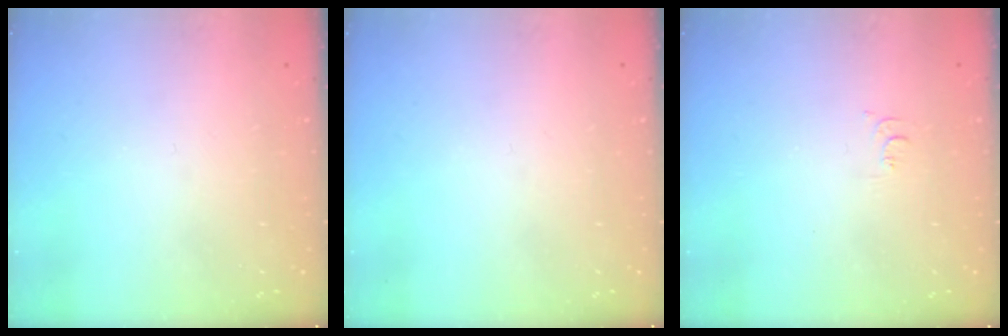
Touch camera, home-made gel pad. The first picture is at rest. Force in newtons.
{"total": 0.0}
{"total": 5.7, "press": 5.7, "slide": 0.5}